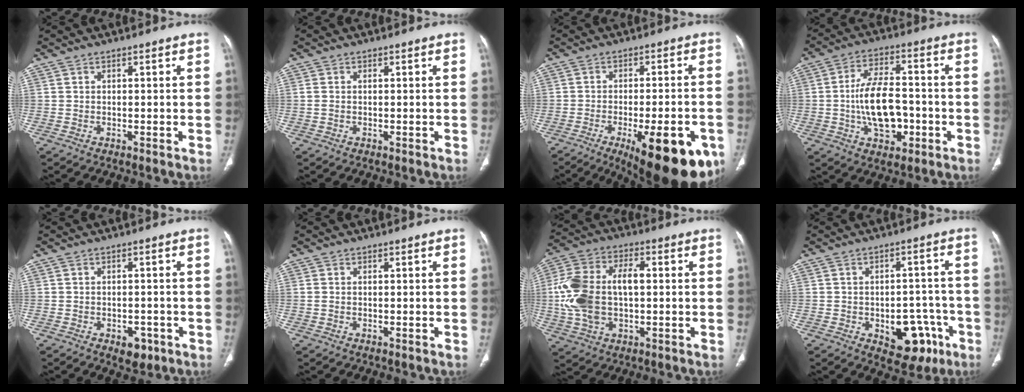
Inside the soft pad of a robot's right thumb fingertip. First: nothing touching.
{"total": 1.2, "force": [0.0, 0.7, 0.9], "torque": [-0.035, 0.006, 0.001]}
{"total": 20.1, "force": [-9.2, 7.0, 16.5], "torque": [-0.165, 0.018, -0.118]}
{"total": 12.6, "force": [-2.2, 7.0, 10.2], "torque": [-0.163, 0.023, -0.036]}
{"total": 4.0, "force": [-2.0, 2.5, 2.5], "torque": [-0.017, 0.006, -0.020]}
{"total": 0.8, "force": [0.0, 0.5, 0.7], "torque": [-0.027, 0.006, 0.003]}
{"total": 15.7, "force": [0.3, 9.2, 12.7], "torque": [-0.269, 0.024, 0.006]}
{"total": 12.2, "force": [-5.1, 7.3, 8.4], "torque": [-0.068, 0.041, -0.057]}